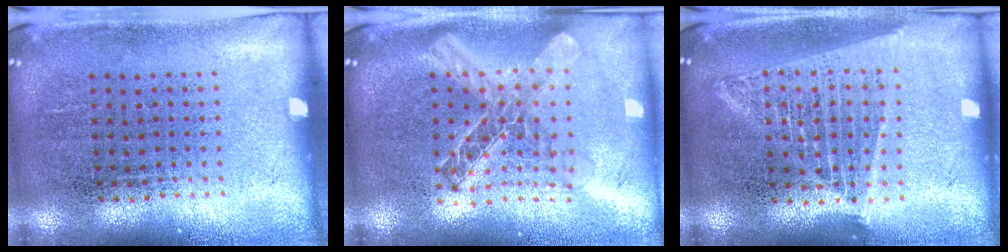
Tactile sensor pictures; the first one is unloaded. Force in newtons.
{"total": 2.1, "press": 1.7, "slide": 1.3}
{"total": 1.7, "press": 1.5, "slide": 0.8}